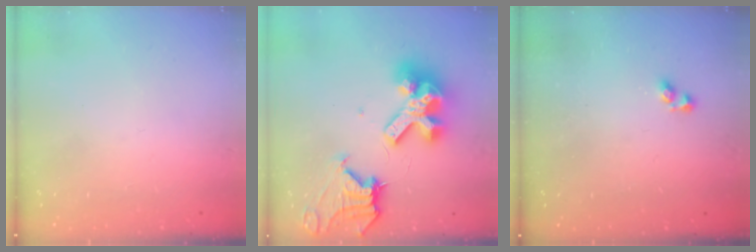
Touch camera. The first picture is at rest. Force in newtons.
{"total": 17.9, "press": 17.8, "slide": 2.2}
{"total": 2.9, "press": 2.9, "slide": 0.6}